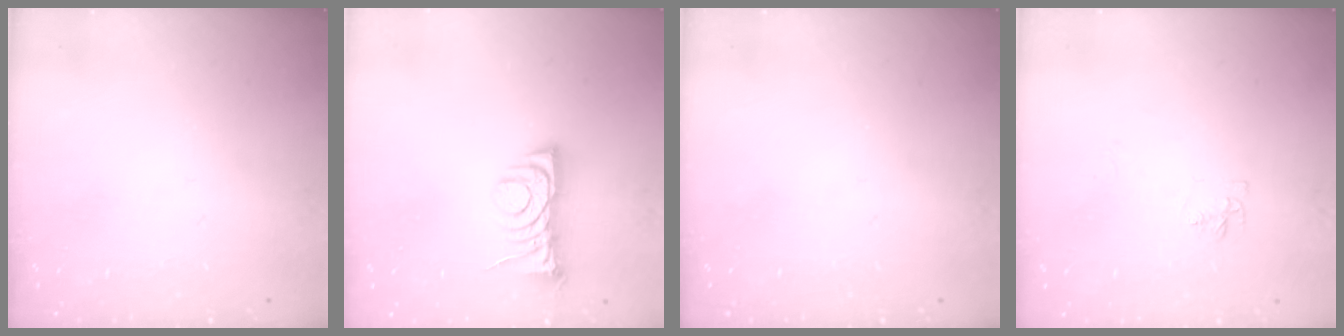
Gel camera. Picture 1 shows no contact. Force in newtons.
{"total": 8.3, "press": 8.2, "slide": 1.2}
{"total": 0.0}
{"total": 5.5, "press": 5.4, "slide": 0.9}